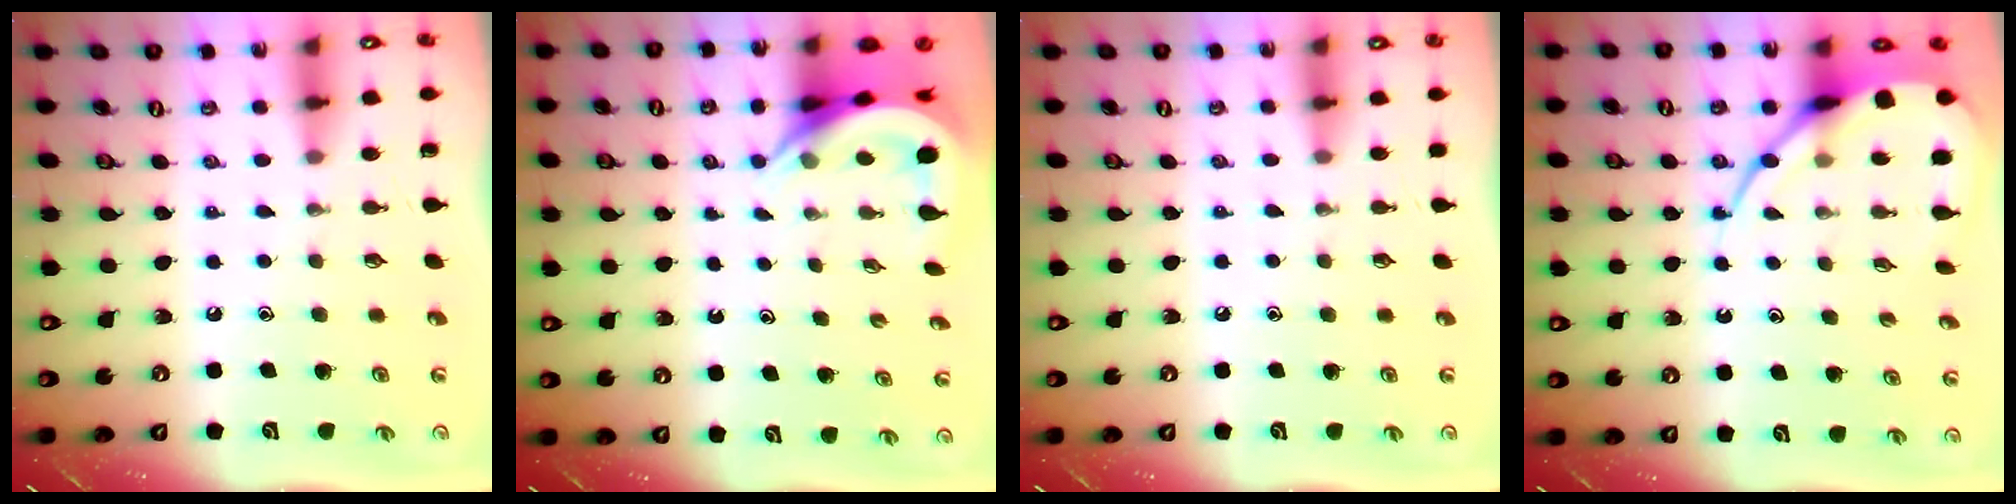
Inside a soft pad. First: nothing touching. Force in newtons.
{"total": 5.9, "press": 5.9, "slide": 0.6}
{"total": 3.0, "press": 2.9, "slide": 0.5}
{"total": 10.4, "press": 10.3, "slide": 1.1}